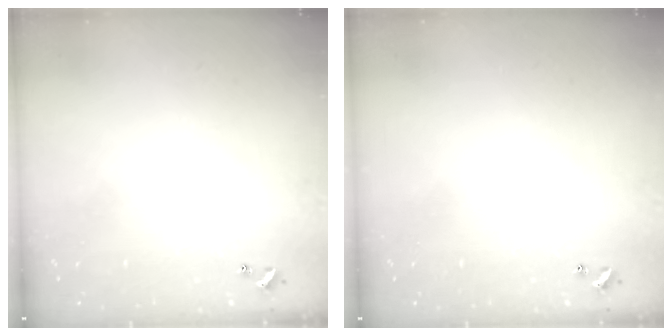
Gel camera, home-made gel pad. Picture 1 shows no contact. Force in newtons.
{"total": 0.0}